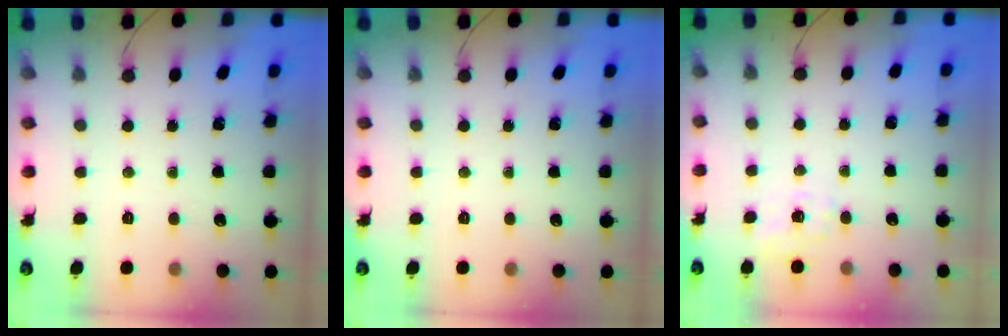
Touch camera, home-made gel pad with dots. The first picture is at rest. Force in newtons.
{"total": 0.0}
{"total": 5.2, "press": 4.9, "slide": 1.6}